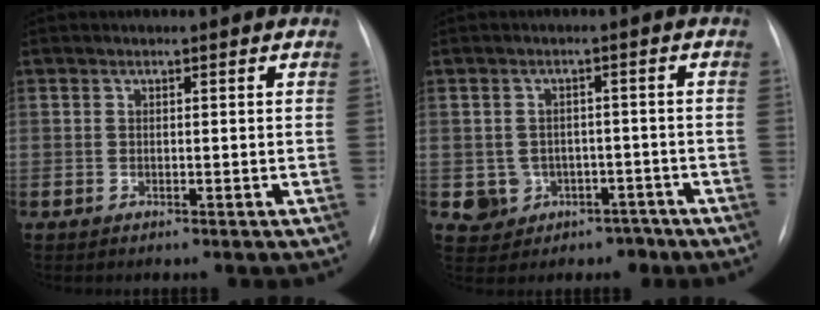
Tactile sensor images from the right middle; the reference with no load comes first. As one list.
[{"total": 6.4, "force": [-2.7, 5.7, 0.6], "torque": [-0.007, 0.019, -0.028]}]